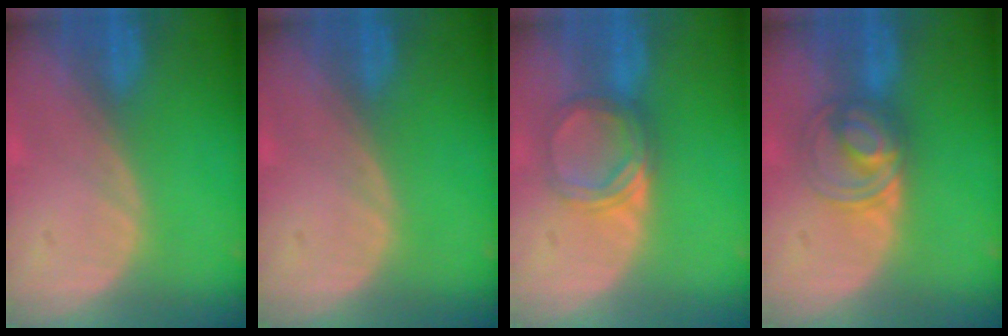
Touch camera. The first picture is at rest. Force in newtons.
{"total": 0.0}
{"total": 5.3, "press": 4.9, "slide": 2.0}
{"total": 5.5, "press": 5.5, "slide": 0.6}